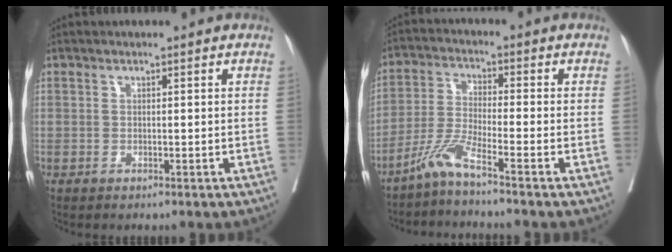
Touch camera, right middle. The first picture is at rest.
{"total": 4.6, "force": [-3.7, -1.0, 2.7], "torque": [-0.062, -0.015, -0.085]}